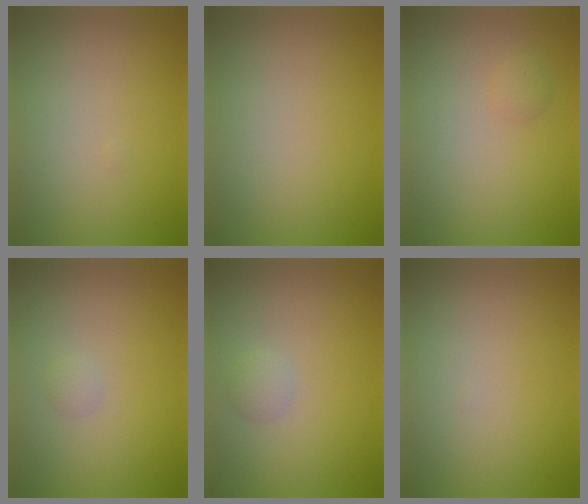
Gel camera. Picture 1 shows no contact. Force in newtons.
{"total": 0.0}
{"total": 0.8, "press": 0.8, "slide": 0.0}
{"total": 0.6, "press": 0.6, "slide": 0.1}
{"total": 1.1, "press": 1.1, "slide": 0.0}
{"total": 0.0}